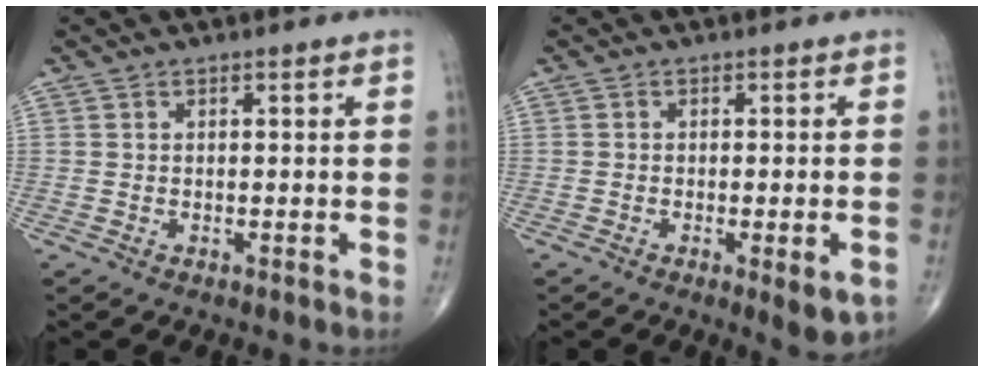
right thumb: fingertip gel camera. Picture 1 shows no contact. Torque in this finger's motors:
{"motor_torque": [-0.14, 0.16, -0.02, -0.13, 0.01]}